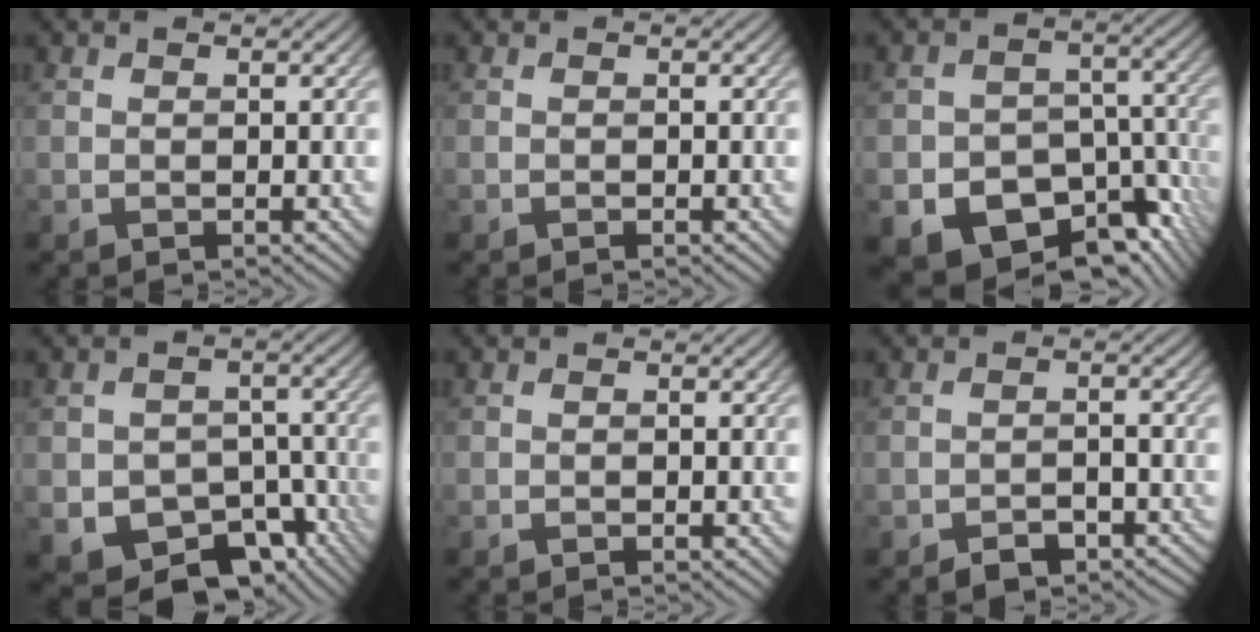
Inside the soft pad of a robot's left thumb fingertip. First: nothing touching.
{"total": 0.0}
{"total": 15.1, "force": [-8.8, 10.0, 7.2], "torque": [-0.115, -0.038, -0.114]}
{"total": 10.6, "force": [-5.6, 7.5, 5.0], "torque": [-0.074, -0.020, -0.081]}
{"total": 0.0}
{"total": 2.8, "force": [-2.1, 1.4, 1.3], "torque": [-0.018, 0.002, -0.034]}